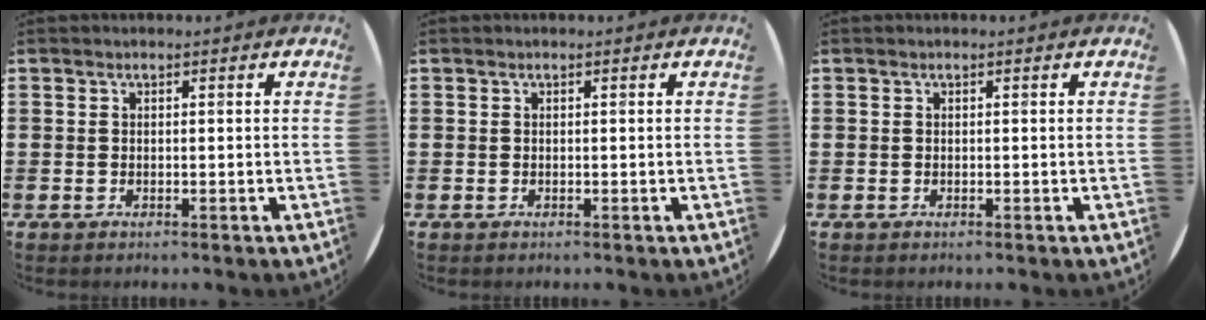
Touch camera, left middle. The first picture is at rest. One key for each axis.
{"total": 0.0}
{"total": 0.0}